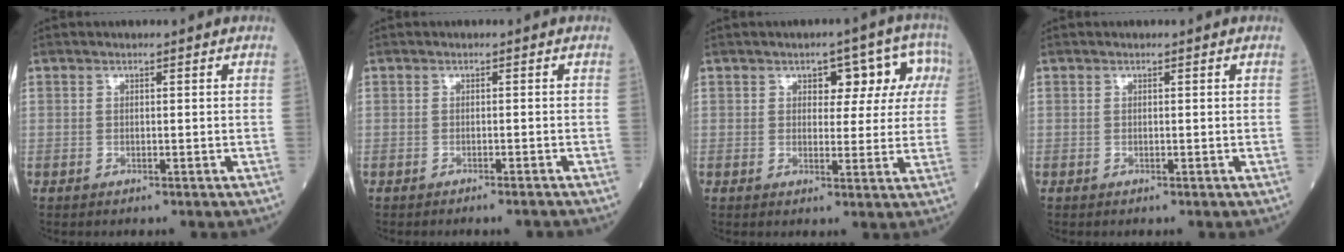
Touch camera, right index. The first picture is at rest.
{"total": 2.0, "force": [-1.8, -0.3, 0.7], "torque": [-0.009, -0.002, -0.025]}
{"total": 7.0, "force": [2.4, 3.9, 5.3], "torque": [-0.044, 0.030, 0.026]}
{"total": 0.0}